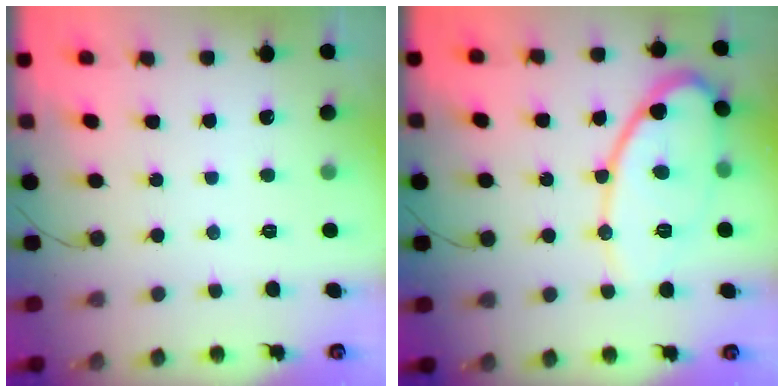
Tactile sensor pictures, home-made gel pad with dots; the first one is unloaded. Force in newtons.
{"total": 15.3, "press": 15.2, "slide": 1.1}